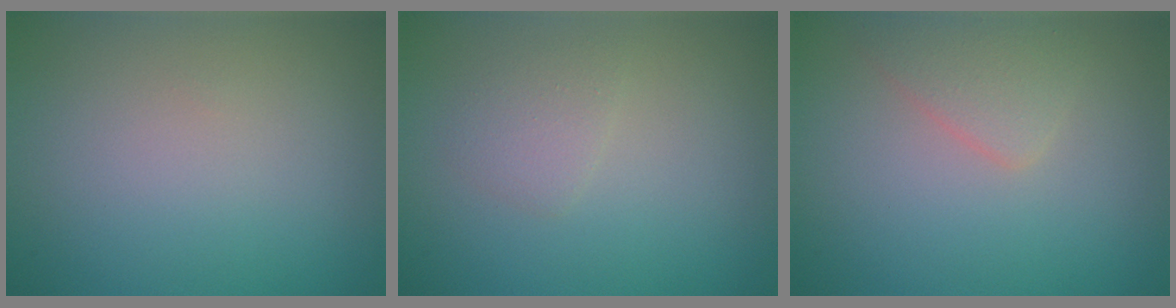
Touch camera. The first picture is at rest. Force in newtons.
{"total": 1.5, "press": 1.5, "slide": 0.2}
{"total": 2.2, "press": 2.1, "slide": 0.2}